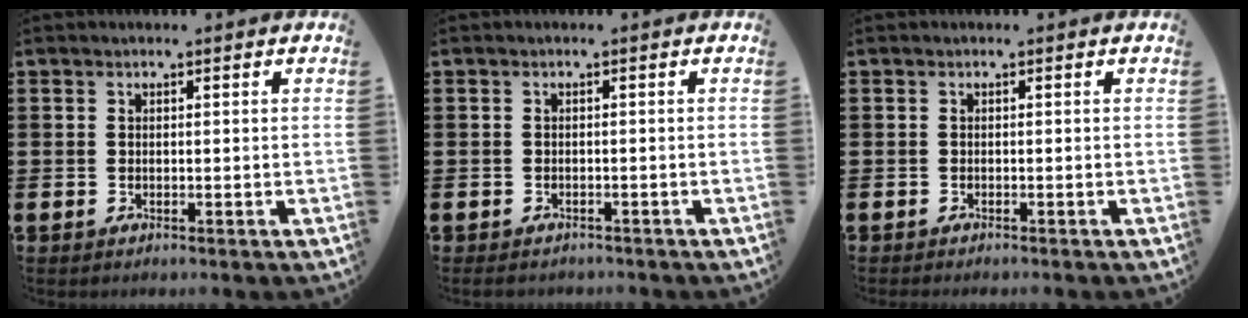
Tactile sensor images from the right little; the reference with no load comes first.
{"total": 0.8, "force": [-0.7, 0.2, 0.2], "torque": [-0.007, 0.000, -0.014]}
{"total": 0.0}